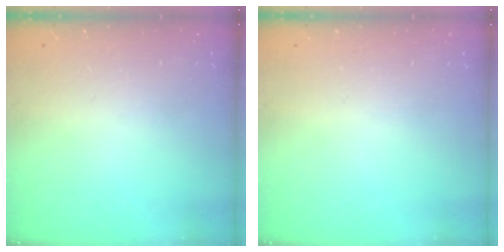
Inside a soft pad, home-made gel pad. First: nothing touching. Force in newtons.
{"total": 0.0}